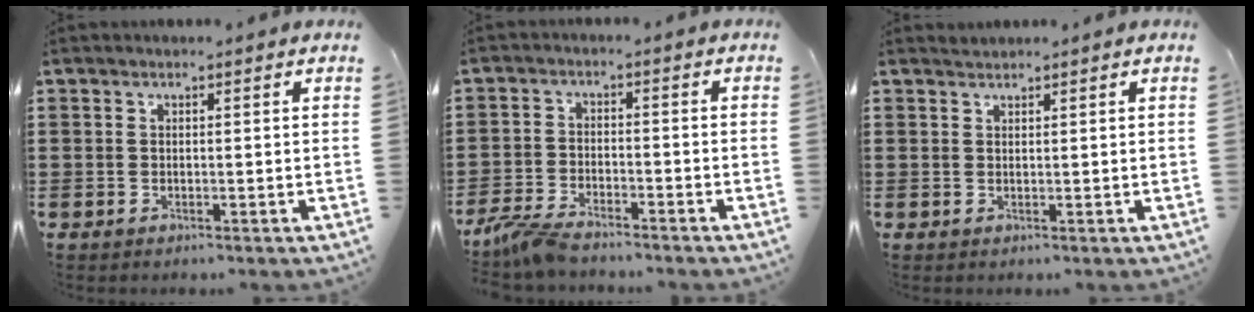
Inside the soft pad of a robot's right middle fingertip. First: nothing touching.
{"total": 4.4, "force": [-3.9, 0.7, 1.8], "torque": [-0.058, -0.008, -0.084]}
{"total": 0.9, "force": [0.9, -0.1, -0.1], "torque": [0.000, -0.003, 0.019]}